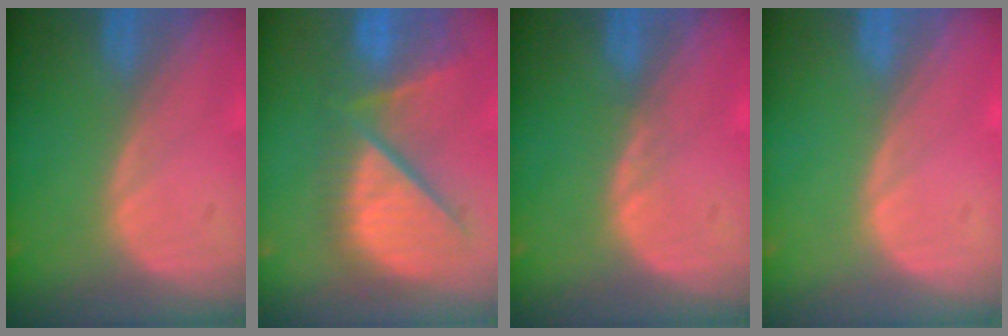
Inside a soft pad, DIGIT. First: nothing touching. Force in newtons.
{"total": 11.4, "press": 10.2, "slide": 5.1}
{"total": 0.7, "press": 0.7, "slide": 0.2}
{"total": 0.0}